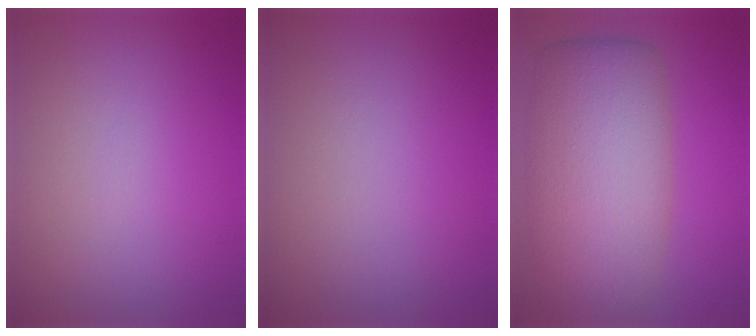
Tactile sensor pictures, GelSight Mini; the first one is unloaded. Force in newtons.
{"total": 0.0}
{"total": 10.1, "press": 10.1, "slide": 0.7}